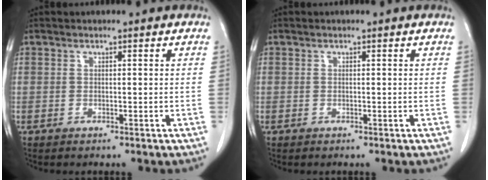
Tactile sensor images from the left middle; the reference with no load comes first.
{"total": 0.0}